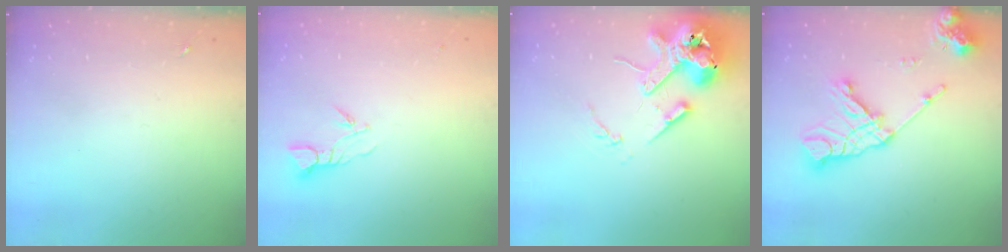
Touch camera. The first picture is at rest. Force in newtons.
{"total": 4.3, "press": 4.3, "slide": 0.3}
{"total": 16.3, "press": 16.0, "slide": 2.6}
{"total": 16.5, "press": 16.4, "slide": 2.2}